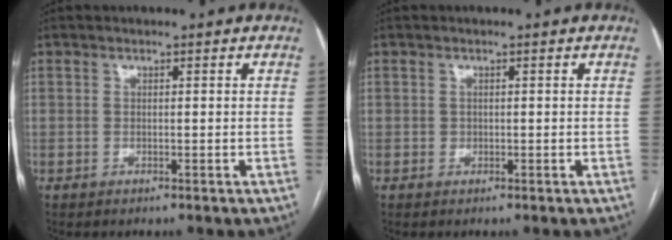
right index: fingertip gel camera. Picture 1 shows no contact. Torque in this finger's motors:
{"motor_torque": [0.10, 0.06, 0.03, 0.00]}